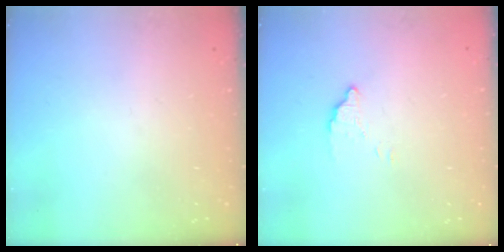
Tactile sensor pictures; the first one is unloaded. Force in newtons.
{"total": 2.9, "press": 2.9, "slide": 0.1}